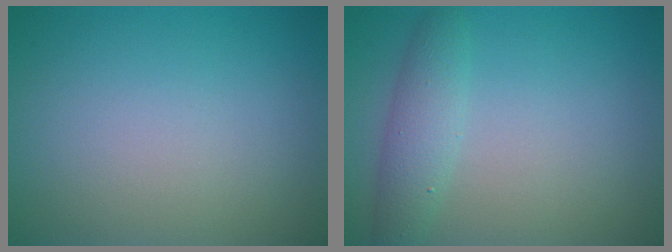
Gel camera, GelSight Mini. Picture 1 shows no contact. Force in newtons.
{"total": 2.7, "press": 2.7, "slide": 0.1}